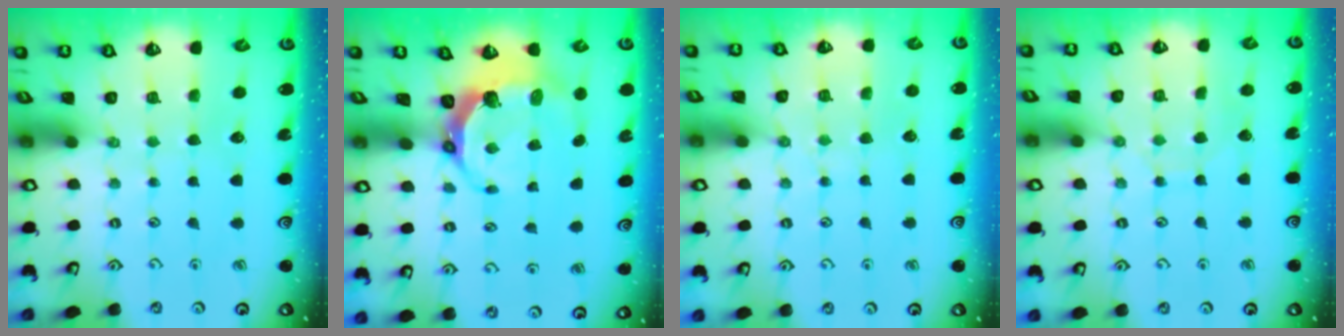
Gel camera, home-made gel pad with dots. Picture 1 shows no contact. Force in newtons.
{"total": 8.0, "press": 6.6, "slide": 4.5}
{"total": 5.7, "press": 5.7, "slide": 0.6}
{"total": 4.2, "press": 4.2, "slide": 0.3}